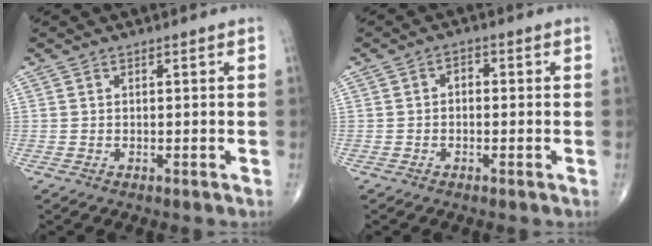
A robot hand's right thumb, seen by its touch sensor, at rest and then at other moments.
{"total": 1.9, "force": [-0.2, 1.3, 1.3], "torque": [-0.008, 0.008, -0.012]}